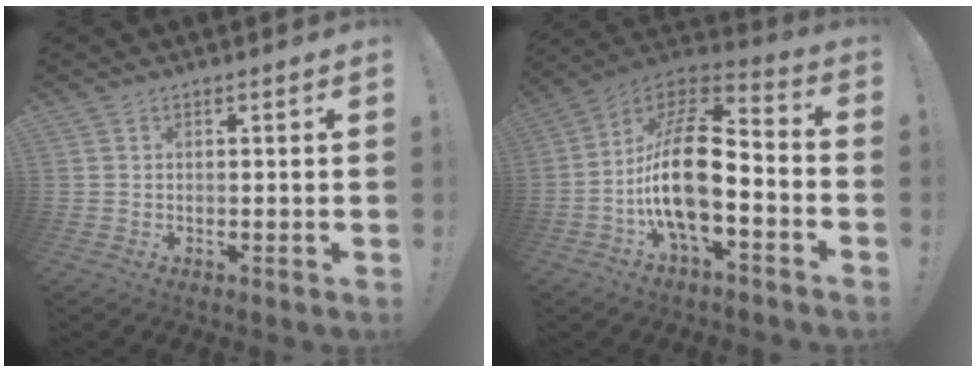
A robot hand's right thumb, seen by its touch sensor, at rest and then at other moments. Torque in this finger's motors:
{"motor_torque": [2.82, 2.19, 0.46, -0.24, 0.30]}